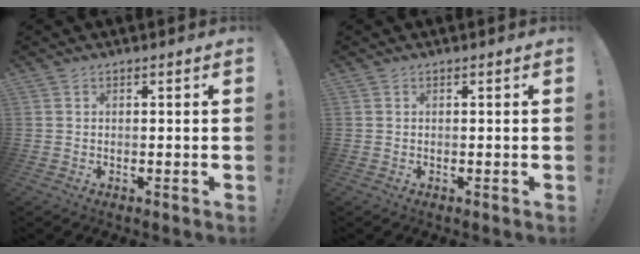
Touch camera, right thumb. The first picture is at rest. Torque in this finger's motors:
{"motor_torque": [0.00, 0.00, 0.00, 0.00, 0.00]}